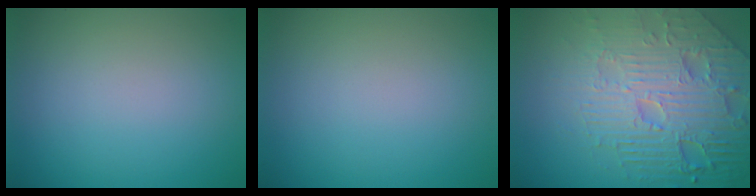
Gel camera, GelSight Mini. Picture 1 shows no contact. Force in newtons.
{"total": 0.0}
{"total": 8.9, "press": 6.3, "slide": 6.2}